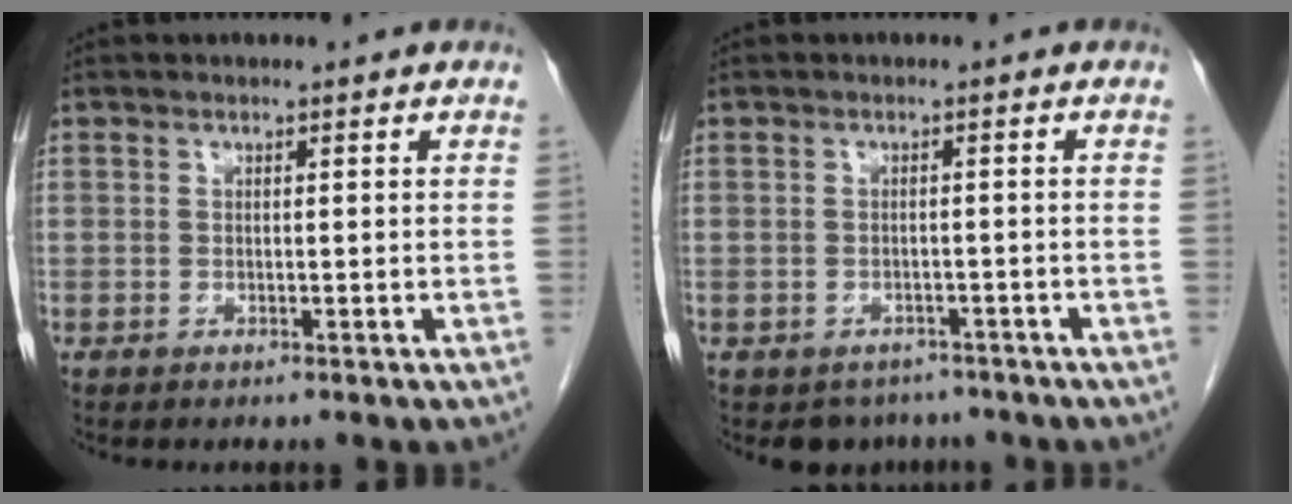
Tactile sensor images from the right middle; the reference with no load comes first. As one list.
[{"total": 3.7, "force": [-3.0, 2.2, 0.3], "torque": [0.000, 0.005, -0.040]}]